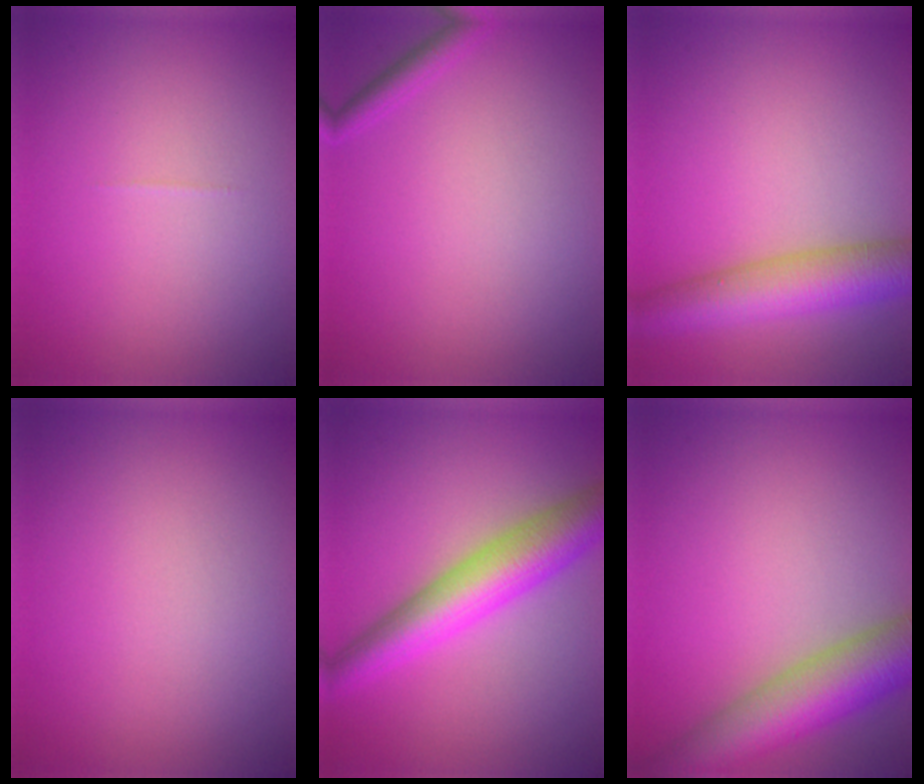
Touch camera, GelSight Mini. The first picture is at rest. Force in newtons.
{"total": 1.5, "press": 1.5, "slide": 0.2}
{"total": 6.6, "press": 6.6, "slide": 0.3}
{"total": 0.0}
{"total": 6.9, "press": 6.9, "slide": 0.1}
{"total": 8.5, "press": 8.5, "slide": 0.4}